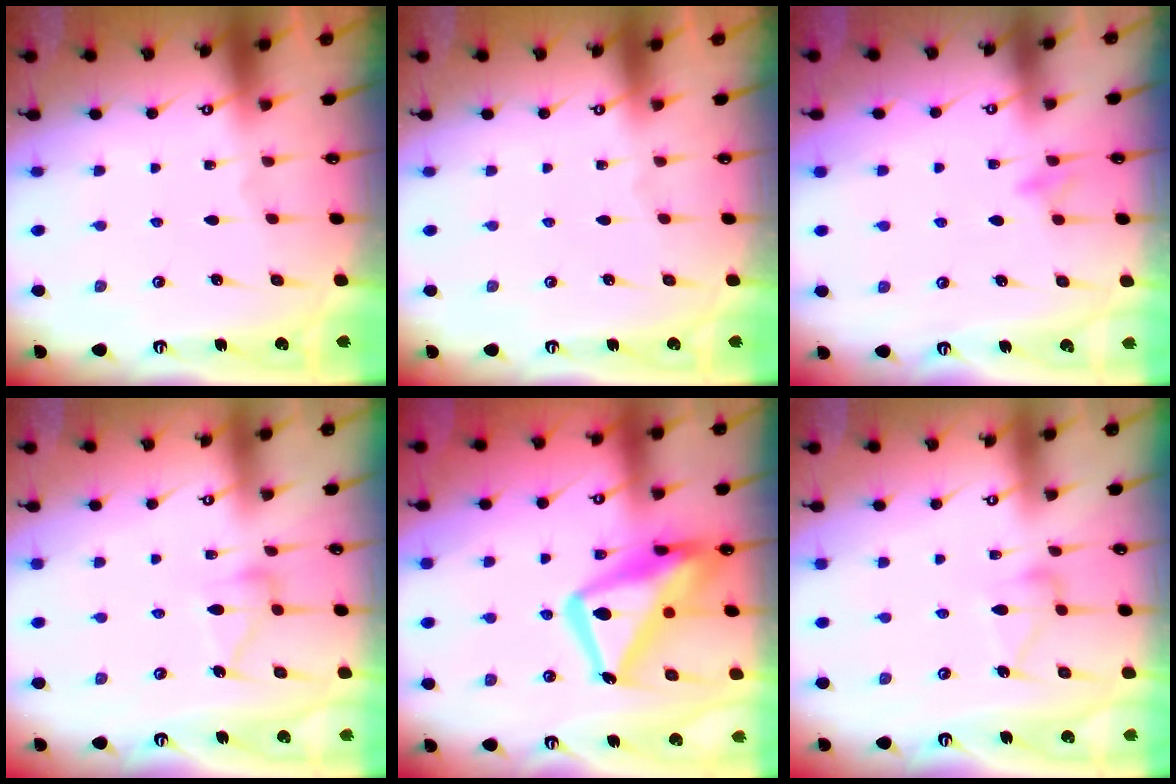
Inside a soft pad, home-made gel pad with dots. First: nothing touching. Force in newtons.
{"total": 0.0}
{"total": 7.7, "press": 7.6, "slide": 0.8}
{"total": 9.1, "press": 9.1, "slide": 0.5}
{"total": 20.6, "press": 20.5, "slide": 1.7}
{"total": 8.2, "press": 8.2, "slide": 0.3}